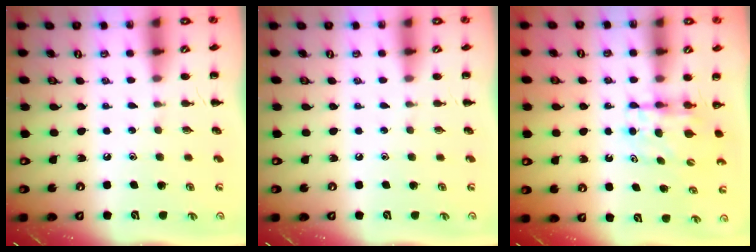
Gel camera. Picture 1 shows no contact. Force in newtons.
{"total": 0.0}
{"total": 5.4, "press": 5.4, "slide": 0.0}